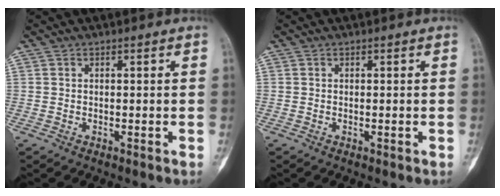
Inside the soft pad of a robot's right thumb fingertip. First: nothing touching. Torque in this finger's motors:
{"motor_torque": [0.29, 0.02, -0.14, 0.04, 0.03]}